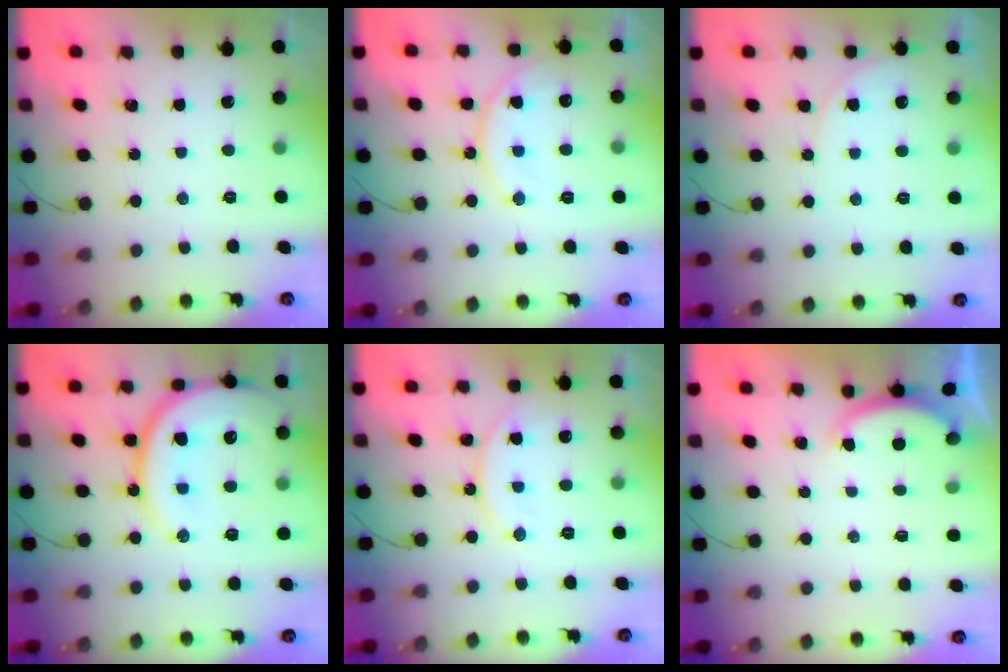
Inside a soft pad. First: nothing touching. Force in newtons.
{"total": 13.5, "press": 13.4, "slide": 1.2}
{"total": 5.2, "press": 5.2, "slide": 0.7}
{"total": 18.7, "press": 18.6, "slide": 1.9}
{"total": 11.4, "press": 11.4, "slide": 0.7}
{"total": 1.3, "press": 1.2, "slide": 0.5}